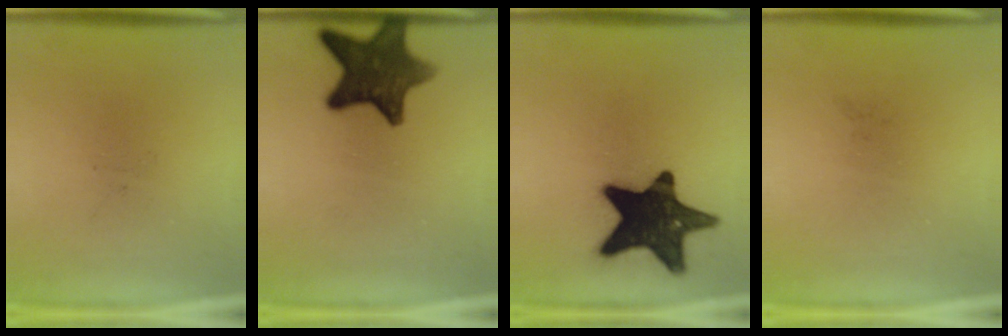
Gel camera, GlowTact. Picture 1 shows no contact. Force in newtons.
{"total": 12.2}
{"total": 18.2}
{"total": 0.0}